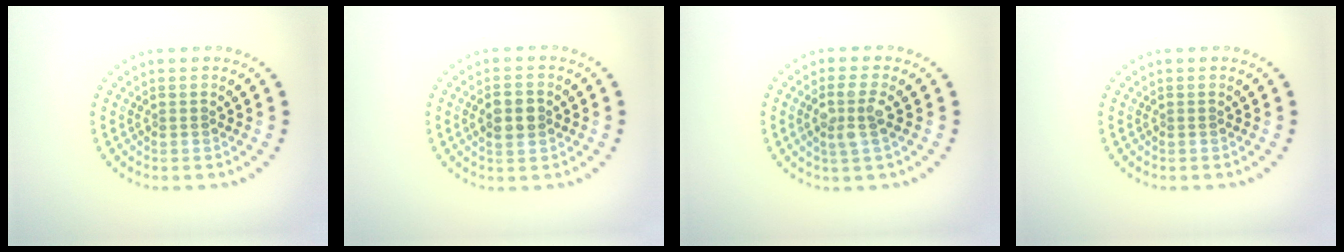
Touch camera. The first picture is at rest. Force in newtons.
{"total": 2.6, "press": 2.6, "slide": 0.1}
{"total": 2.6, "press": 2.2, "slide": 1.3}
{"total": 0.0}